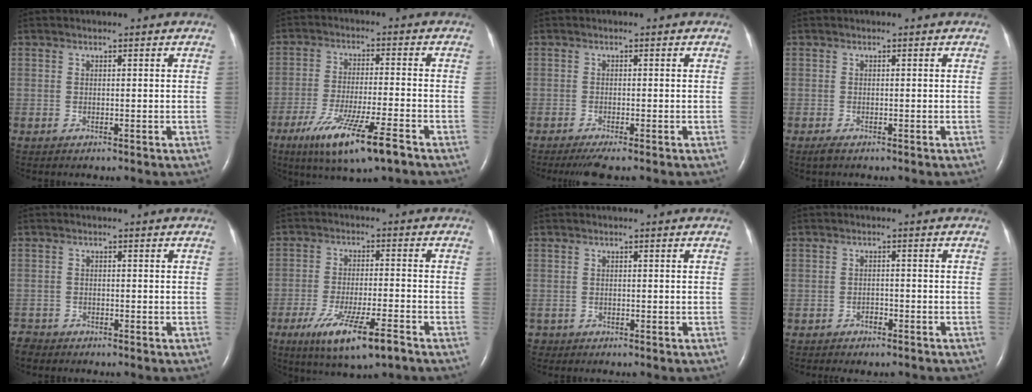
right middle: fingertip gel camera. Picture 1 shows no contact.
{"total": 11.9, "force": [-7.1, 0.8, 9.5], "torque": [-0.180, -0.032, -0.119]}
{"total": 3.0, "force": [-2.1, 0.2, 2.0], "torque": [-0.036, -0.009, -0.035]}
{"total": 0.8, "force": [-0.6, 0.1, 0.6], "torque": [-0.019, -0.005, -0.008]}
{"total": 2.3, "force": [-2.2, 0.5, -0.3], "torque": [-0.001, -0.009, -0.043]}
{"total": 10.9, "force": [-6.5, 1.5, 8.6], "torque": [-0.160, -0.024, -0.104]}
{"total": 0.9, "force": [-0.7, 0.5, -0.2], "torque": [-0.005, 0.001, -0.013]}
{"total": 2.4, "force": [-2.0, 0.9, 1.0], "torque": [-0.016, 0.001, -0.023]}